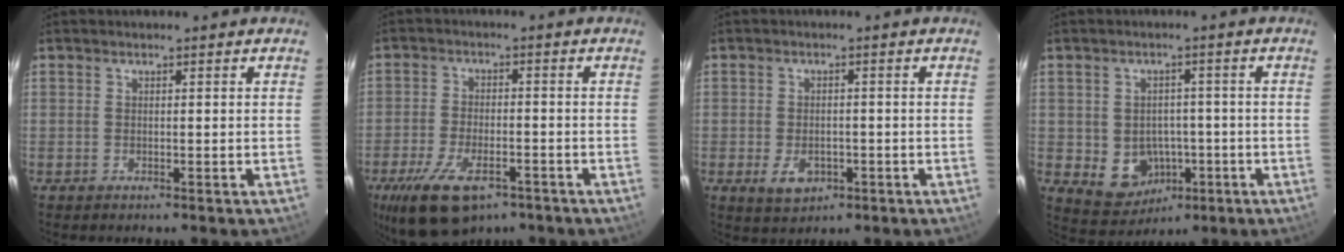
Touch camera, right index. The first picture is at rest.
{"total": 14.1, "force": [-8.8, 6.4, 8.9], "torque": [-0.197, -0.028, -0.147]}
{"total": 5.2, "force": [-2.0, 3.5, 3.3], "torque": [-0.072, -0.008, -0.025]}
{"total": 8.0, "force": [-2.2, 7.0, 3.1], "torque": [-0.075, 0.007, -0.005]}